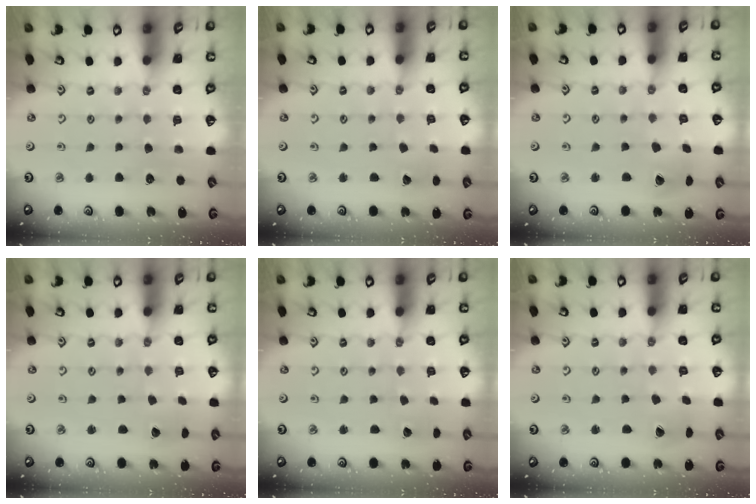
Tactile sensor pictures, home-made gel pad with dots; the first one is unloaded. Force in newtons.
{"total": 3.9, "press": 3.9, "slide": 0.3}
{"total": 5.0, "press": 4.9, "slide": 0.9}
{"total": 1.7, "press": 1.7, "slide": 0.2}
{"total": 1.8, "press": 1.8, "slide": 0.1}
{"total": 2.7, "press": 2.7, "slide": 0.4}